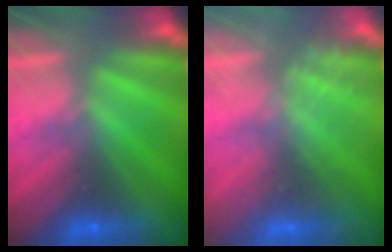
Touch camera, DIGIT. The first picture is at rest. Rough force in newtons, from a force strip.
{"total": 2.4}